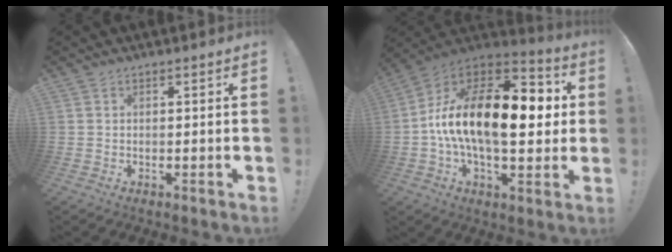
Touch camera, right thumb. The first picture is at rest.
{"total": 24.3, "force": [0.2, 12.2, 21.0], "torque": [-0.362, 0.007, 0.003]}